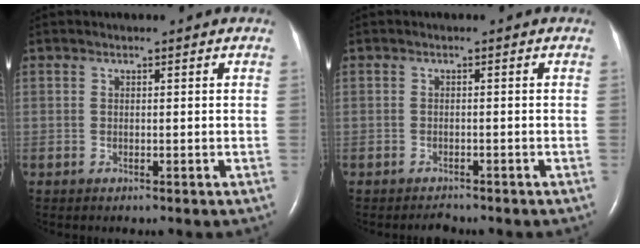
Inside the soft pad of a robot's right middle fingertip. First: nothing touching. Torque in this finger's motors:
{"motor_torque": [0.13, -0.12, -0.04, -0.01]}